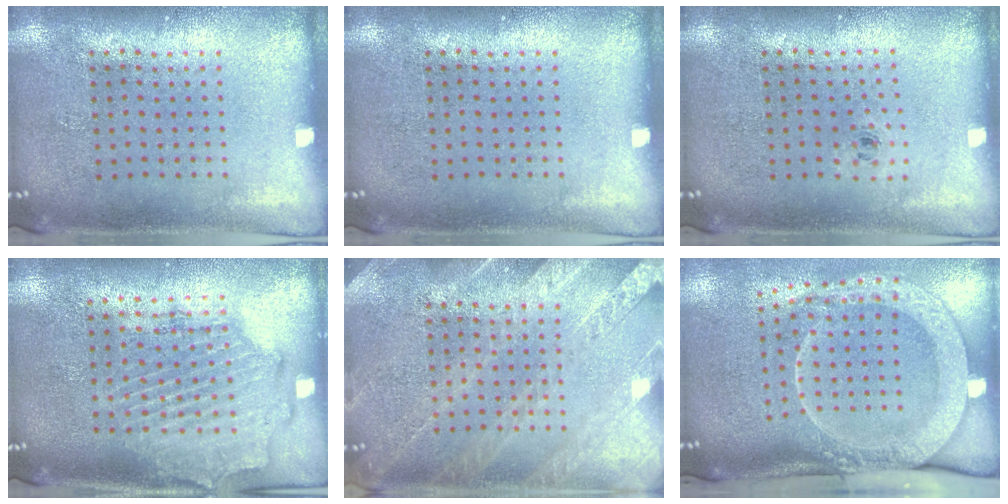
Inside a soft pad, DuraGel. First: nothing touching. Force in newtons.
{"total": 0.0}
{"total": 0.6, "press": 0.3, "slide": 0.5}
{"total": 1.9, "press": 1.7, "slide": 0.9}
{"total": 3.4, "press": 3.3, "slide": 0.4}
{"total": 3.0, "press": 2.1, "slide": 2.1}